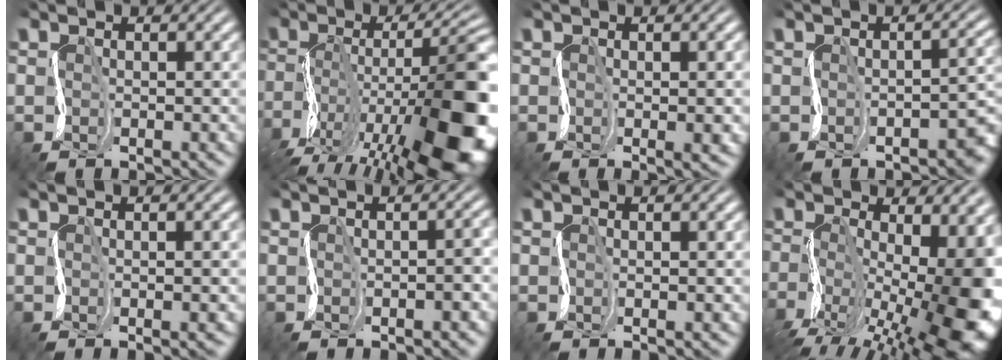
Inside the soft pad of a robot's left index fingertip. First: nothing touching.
{"total": 18.1, "force": [-6.8, 8.6, 14.3], "torque": [-0.221, 0.015, -0.106]}
{"total": 2.9, "force": [-0.1, 0.9, 2.8], "torque": [-0.033, -0.001, 0.004]}
{"total": 4.2, "force": [-2.3, 1.4, 3.3], "torque": [-0.031, 0.004, -0.030]}
{"total": 3.1, "force": [-0.1, 1.3, 2.8], "torque": [-0.019, 0.006, 0.001]}
{"total": 3.2, "force": [-0.9, 1.2, 2.8], "torque": [-0.014, 0.014, -0.009]}
{"total": 1.4, "force": [0.0, 0.4, 1.3], "torque": [-0.012, 0.001, 0.002]}
{"total": 15.4, "force": [-4.2, 7.3, 12.9], "torque": [-0.207, -0.015, -0.058]}